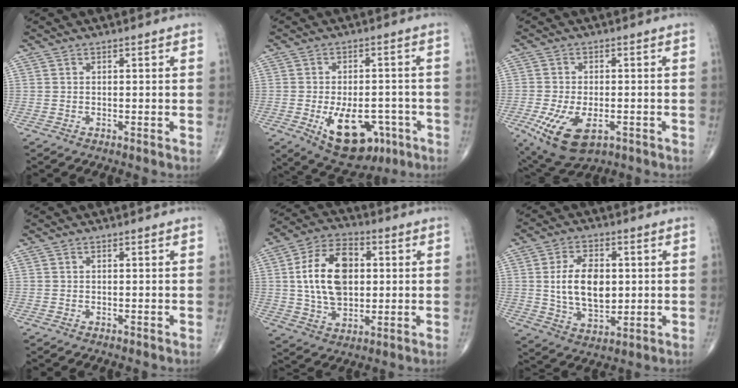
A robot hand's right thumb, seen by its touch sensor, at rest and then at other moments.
{"total": 14.0, "force": [-5.5, 7.7, 10.3], "torque": [-0.130, 0.014, -0.067]}
{"total": 11.2, "force": [-4.4, 5.8, 8.5], "torque": [-0.161, -0.002, -0.063]}
{"total": 0.0}
{"total": 15.6, "force": [1.8, 9.9, 11.9], "torque": [-0.188, 0.008, 0.028]}
{"total": 12.0, "force": [0.9, 7.3, 9.5], "torque": [-0.148, -0.009, 0.023]}